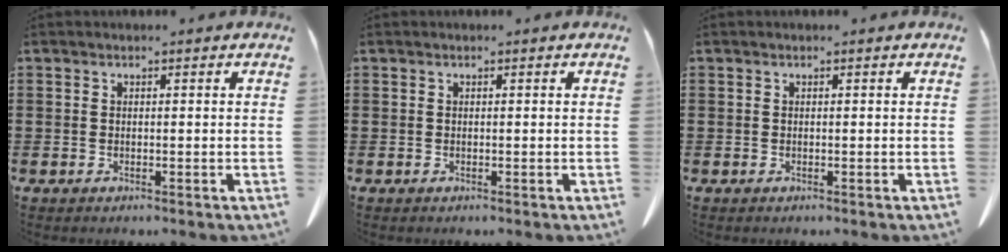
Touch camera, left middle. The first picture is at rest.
{"total": 0.0}
{"total": 0.0}